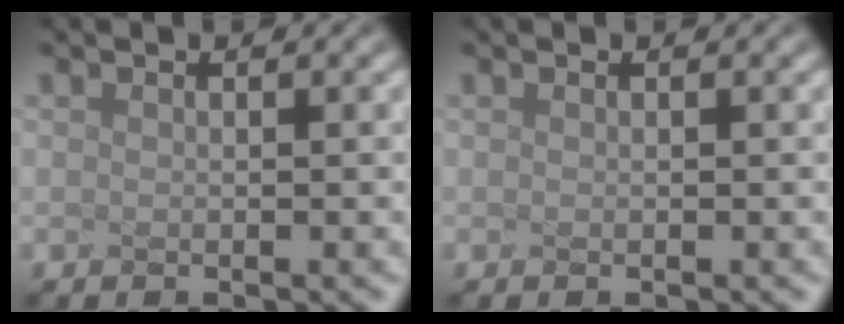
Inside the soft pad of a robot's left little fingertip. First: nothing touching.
{"total": 0.0}